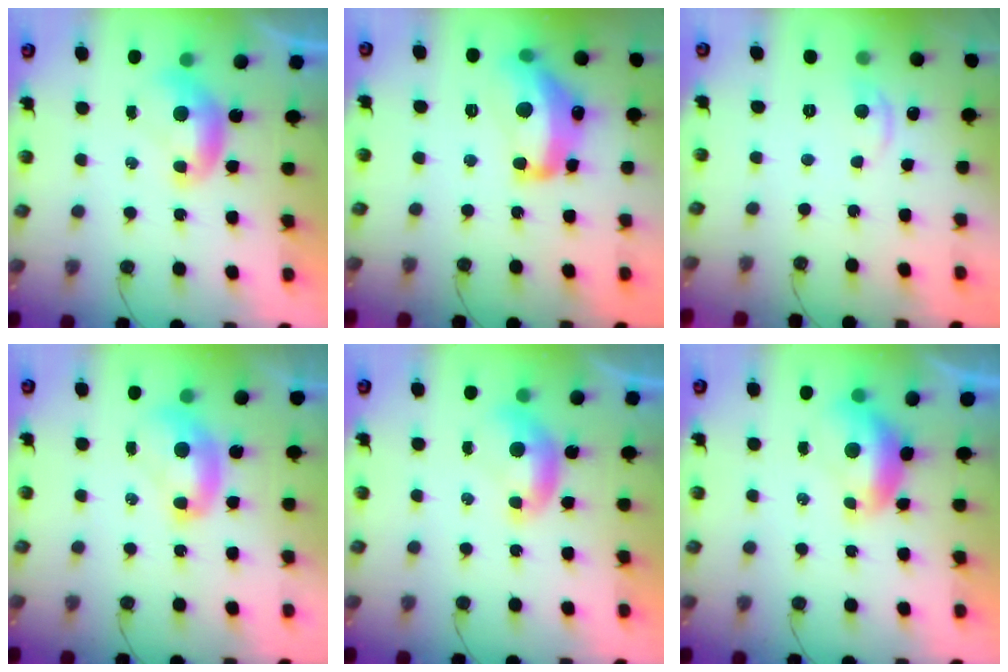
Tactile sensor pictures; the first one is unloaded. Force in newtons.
{"total": 12.7, "press": 12.7, "slide": 0.9}
{"total": 1.6, "press": 1.3, "slide": 0.9}
{"total": 2.1, "press": 2.1, "slide": 0.2}
{"total": 0.0}
{"total": 0.5, "press": 0.1, "slide": 0.5}